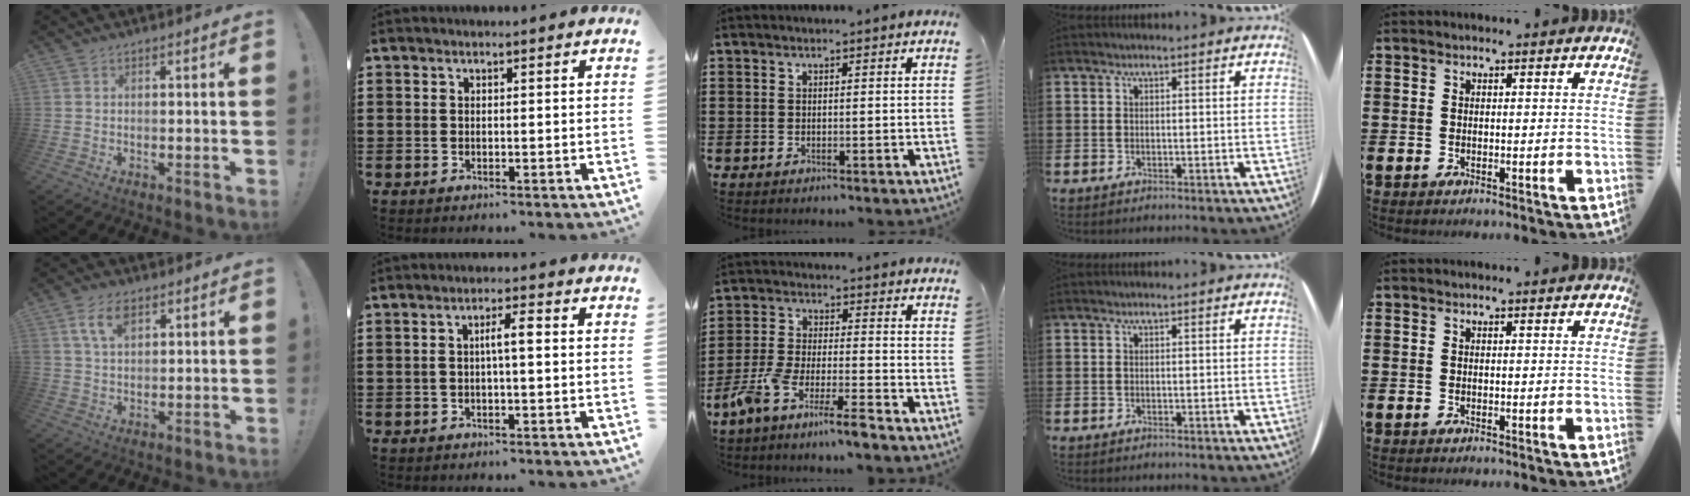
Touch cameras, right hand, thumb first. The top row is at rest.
{"thumb": {"total": 6.9, "force": [3.1, 3.8, 4.9], "torque": [-0.087, 0.001, 0.058]}, "index": {"total": 3.3, "force": [0.0, 0.5, 3.2], "torque": [-0.060, 0.005, -0.004]}, "middle": {"total": 7.1, "force": [-6.2, -0.2, 3.6], "torque": [-0.091, -0.015, -0.124]}}